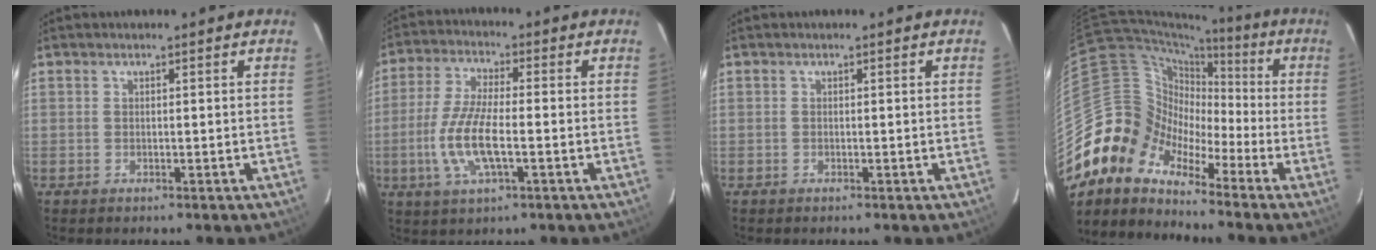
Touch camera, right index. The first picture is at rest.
{"total": 10.8, "force": [-2.6, 3.0, 10.1], "torque": [-0.213, -0.004, -0.054]}
{"total": 0.0}
{"total": 11.6, "force": [-8.0, 7.8, 2.9], "torque": [-0.063, 0.036, -0.183]}